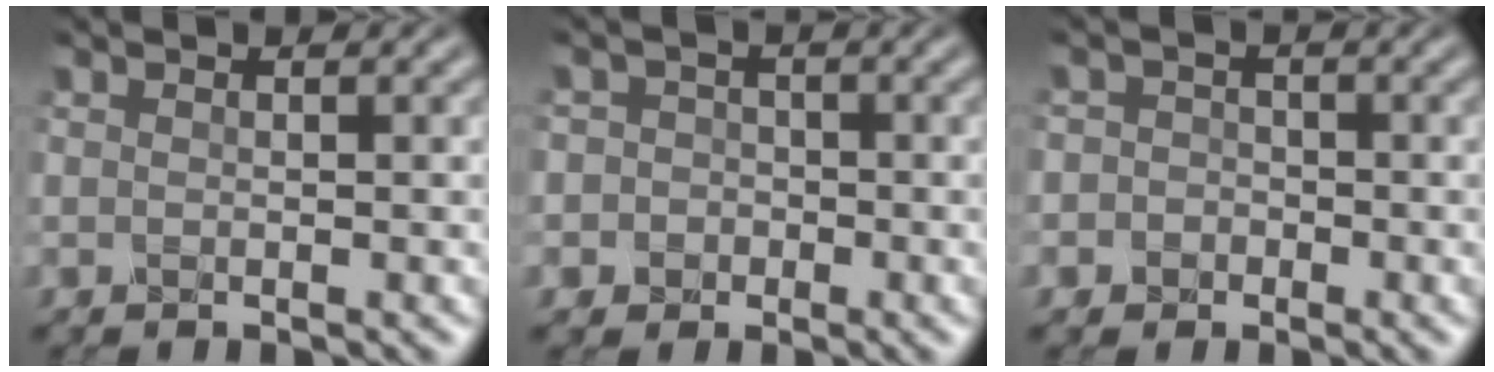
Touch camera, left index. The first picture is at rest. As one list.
[{"total": 3.8, "force": [-0.9, 3.7, 0.7], "torque": [0.018, 0.012, -0.046]}, {"total": 2.9, "force": [-0.8, 2.7, 0.6], "torque": [0.020, 0.010, -0.041]}]